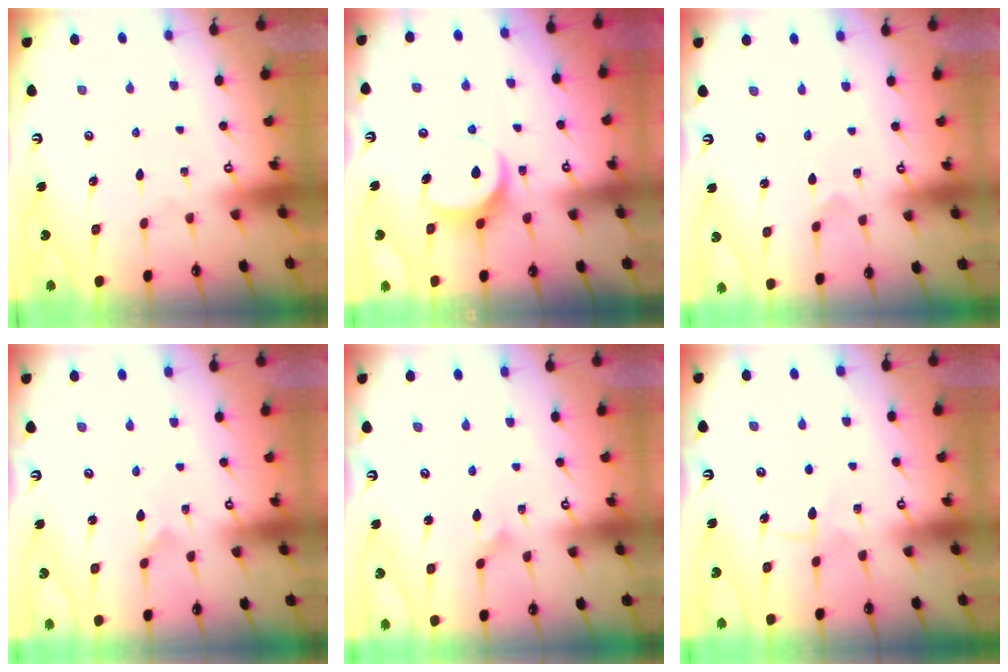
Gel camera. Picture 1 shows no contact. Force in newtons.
{"total": 6.9, "press": 6.9, "slide": 0.3}
{"total": 0.0}
{"total": 0.0}
{"total": 1.8, "press": 1.8, "slide": 0.1}
{"total": 5.9, "press": 5.8, "slide": 0.6}